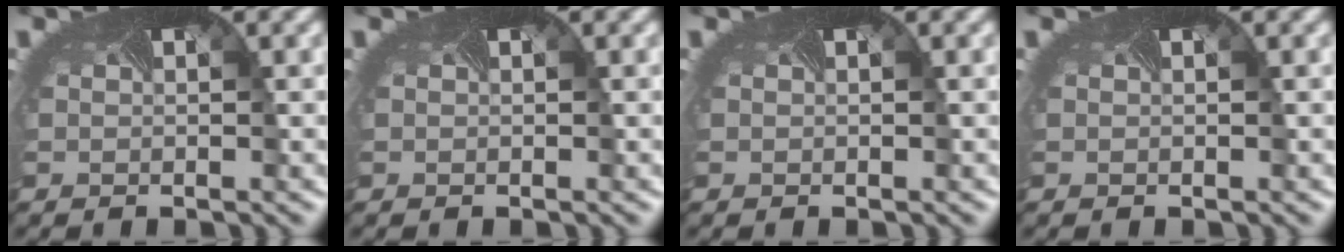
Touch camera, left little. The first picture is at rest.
{"total": 0.0}
{"total": 0.0}
{"total": 0.0}